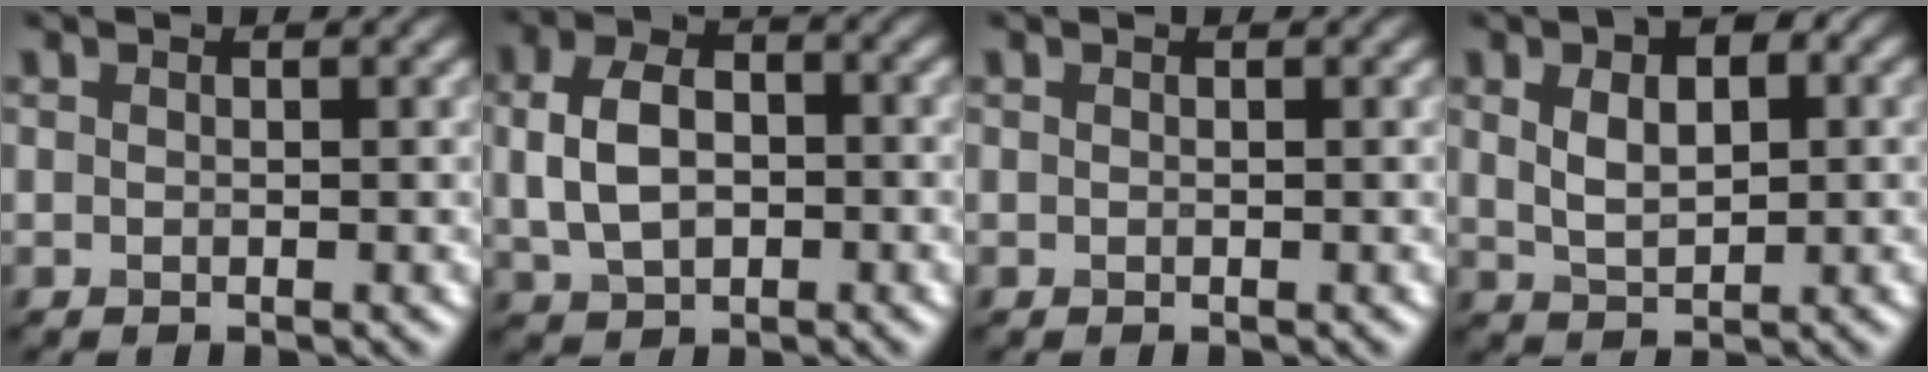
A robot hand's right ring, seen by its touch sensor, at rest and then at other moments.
{"total": 5.6, "force": [0.1, 3.8, 4.2], "torque": [-0.088, 0.006, 0.000]}
{"total": 0.0}
{"total": 6.0, "force": [1.9, 3.3, 4.6], "torque": [-0.071, 0.010, 0.028]}